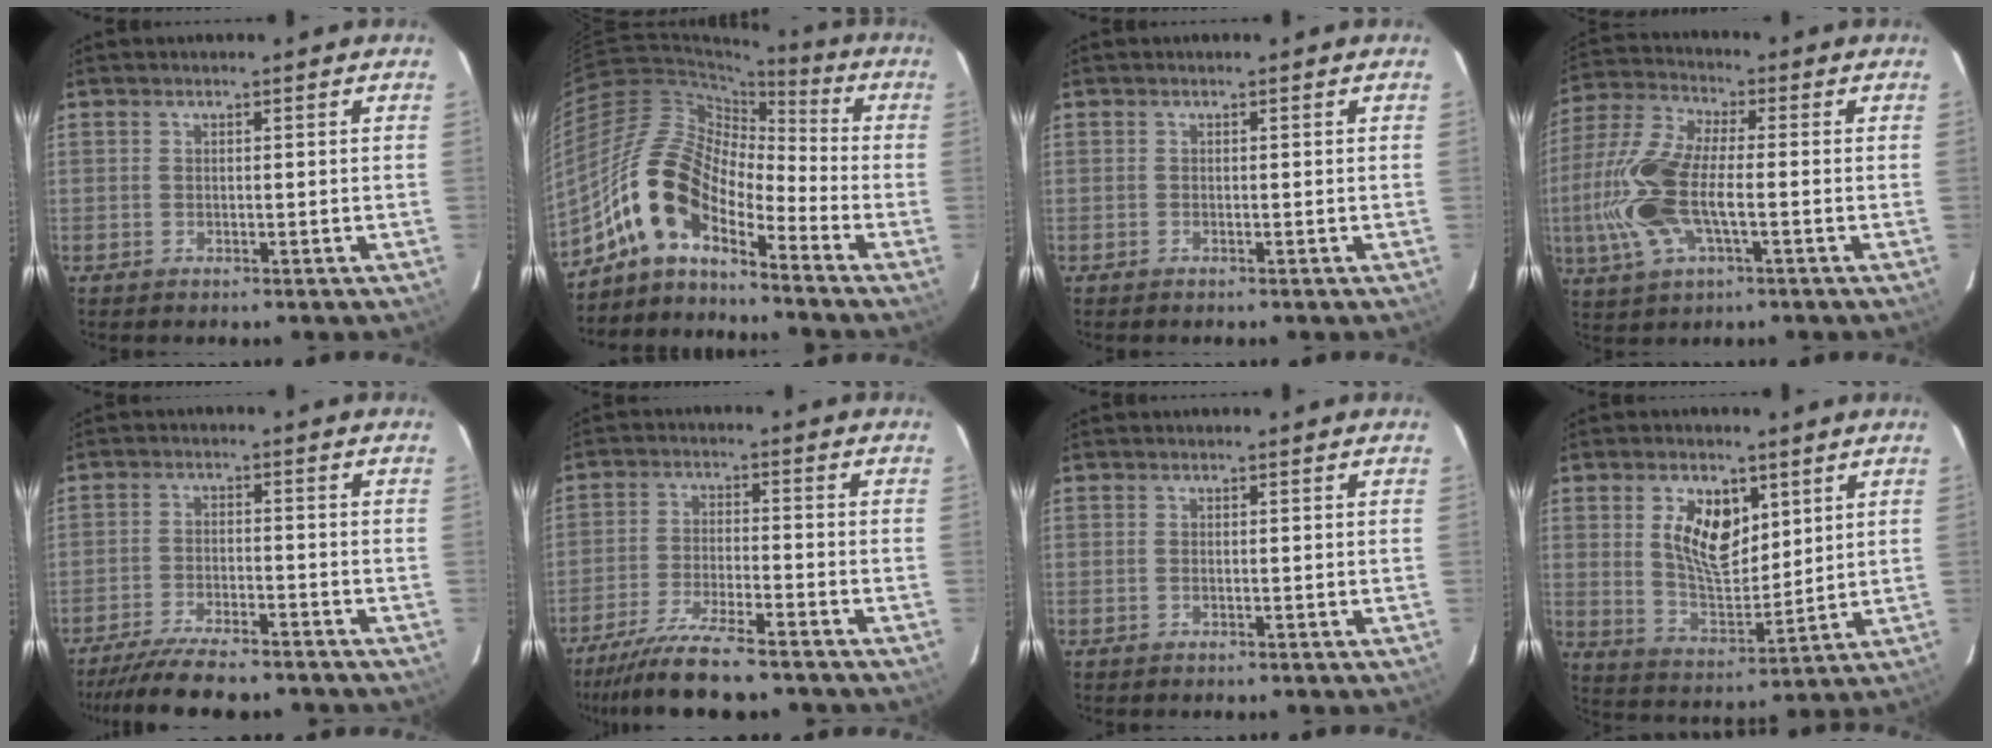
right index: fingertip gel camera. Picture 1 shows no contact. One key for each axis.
{"total": 13.0, "fx": -8.5, "fy": 5.1, "fz": 8.4, "tx": -0.153, "ty": 0.018, "tz": -0.181}
{"total": 0.0}
{"total": 15.4, "fx": -2.8, "fy": 6.2, "fz": 13.8, "tx": -0.308, "ty": 0.002, "tz": -0.060}
{"total": 13.2, "fx": -11.5, "fy": 2.7, "fz": 5.9, "tx": -0.128, "ty": -0.017, "tz": -0.183}
{"total": 12.3, "fx": -10.5, "fy": 1.4, "fz": 6.1, "tx": -0.141, "ty": -0.025, "tz": -0.182}
{"total": 0.0}
{"total": 10.8, "fx": 4.1, "fy": 5.8, "fz": 8.1, "tx": -0.147, "ty": 0.006, "tz": 0.086}